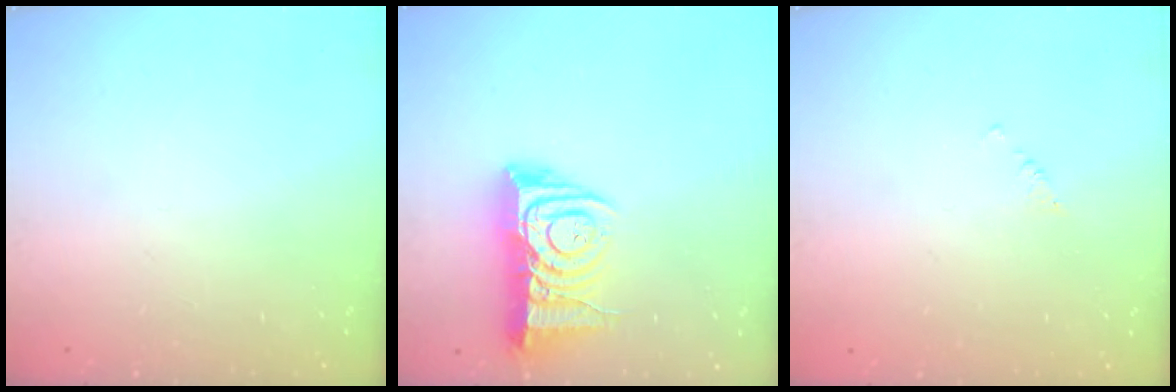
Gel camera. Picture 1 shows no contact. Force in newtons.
{"total": 12.1, "press": 12.0, "slide": 1.7}
{"total": 2.0, "press": 2.0, "slide": 0.3}